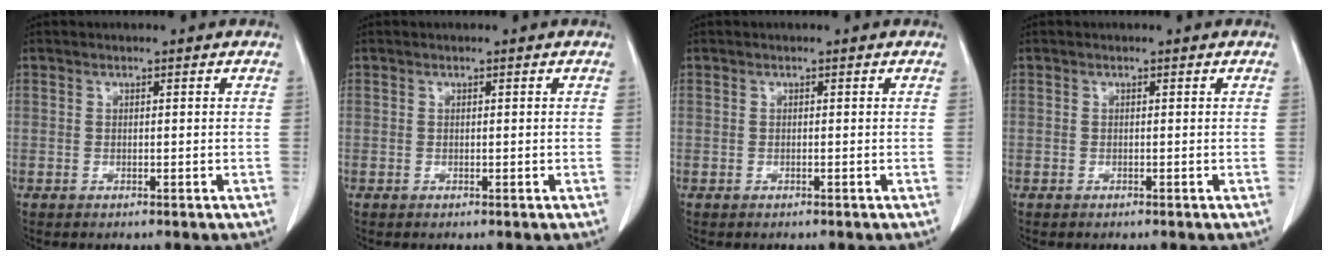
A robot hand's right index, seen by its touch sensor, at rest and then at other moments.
{"total": 0.0}
{"total": 0.0}
{"total": 0.0}